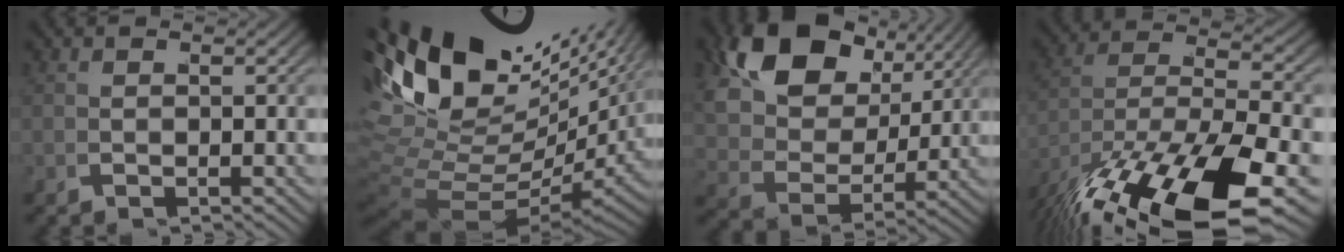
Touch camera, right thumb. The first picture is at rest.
{"total": 16.6, "force": [3.7, 10.4, 12.4], "torque": [-0.236, -0.041, 0.086]}
{"total": 11.5, "force": [5.3, 7.0, 7.4], "torque": [-0.162, -0.008, 0.096]}
{"total": 14.1, "force": [-3.5, 7.9, 11.2], "torque": [-0.243, -0.057, -0.016]}